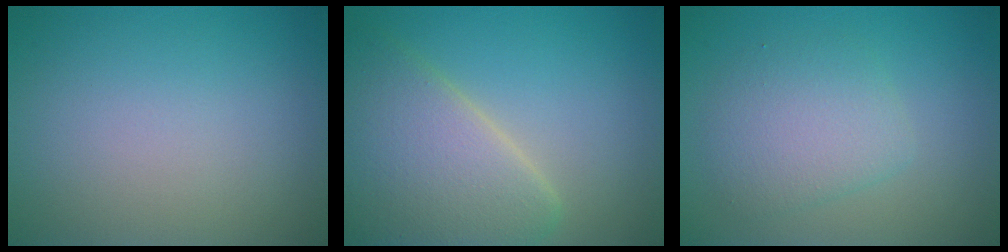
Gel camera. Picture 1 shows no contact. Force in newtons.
{"total": 7.4, "press": 7.4, "slide": 0.4}
{"total": 3.5, "press": 3.5, "slide": 0.1}